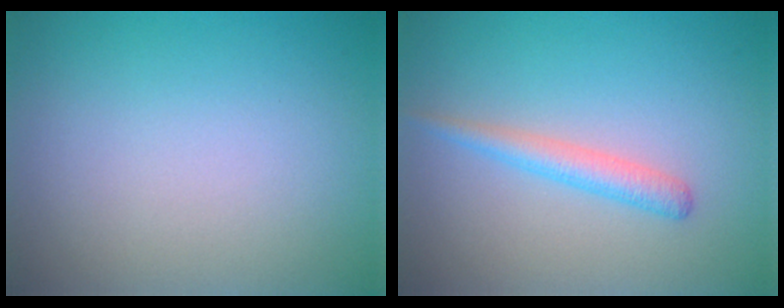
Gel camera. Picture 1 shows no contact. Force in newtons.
{"total": 2.0, "press": 2.0, "slide": 0.0}